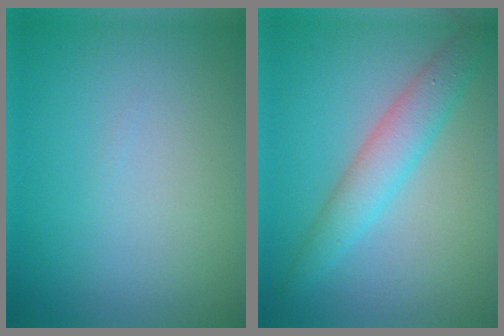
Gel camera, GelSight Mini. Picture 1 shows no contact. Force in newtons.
{"total": 3.6, "press": 3.6, "slide": 0.0}